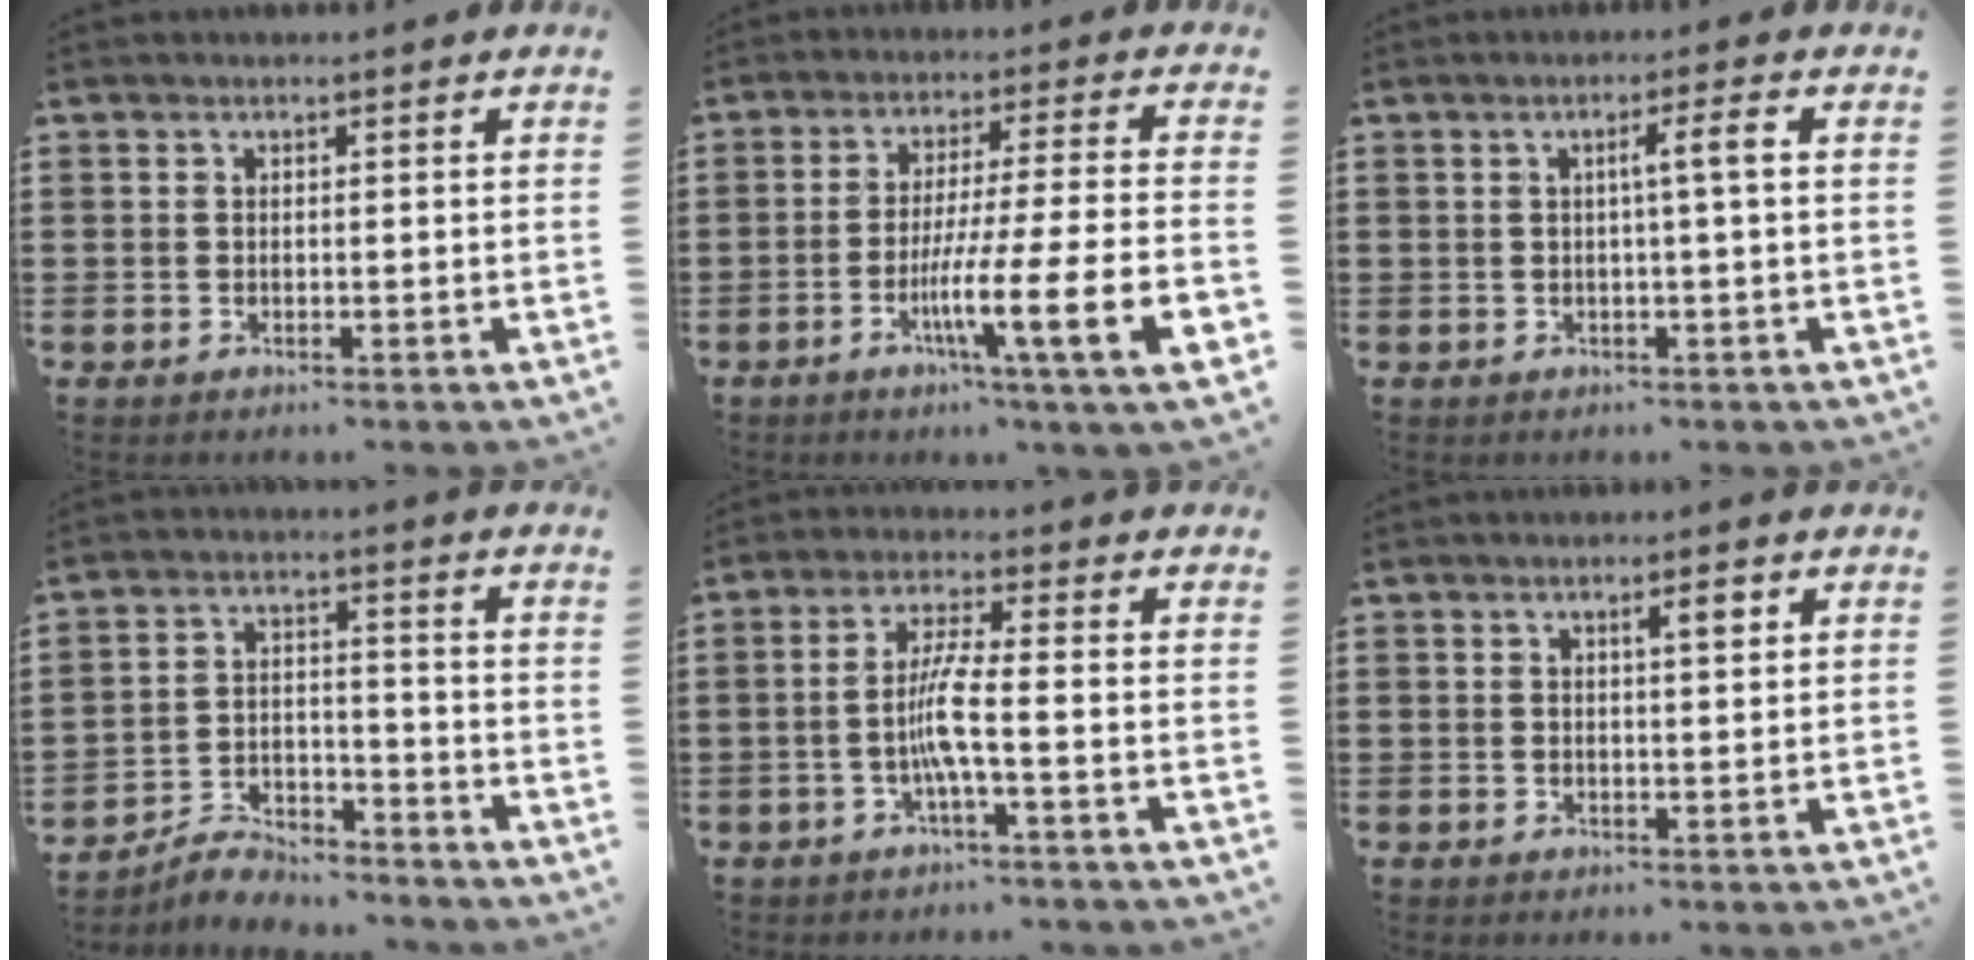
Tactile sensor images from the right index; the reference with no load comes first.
{"total": 12.3, "force": [-5.3, 0.4, 11.1], "torque": [-0.196, -0.006, -0.097]}
{"total": 3.2, "force": [0.1, -0.2, 3.2], "torque": [-0.056, -0.002, -0.003]}
{"total": 4.8, "force": [-4.7, 0.9, 0.8], "torque": [-0.016, 0.013, -0.094]}
{"total": 5.5, "force": [-1.5, 0.3, 5.2], "torque": [-0.116, -0.009, -0.038]}
{"total": 2.3, "force": [1.0, 0.4, 2.1], "torque": [-0.033, 0.001, 0.012]}